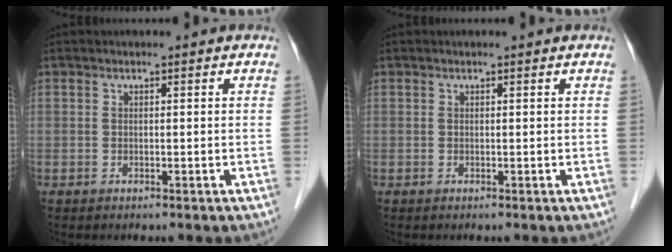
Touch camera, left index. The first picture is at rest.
{"total": 0.7, "force": [0.6, 0.0, 0.2], "torque": [-0.009, 0.000, 0.009]}